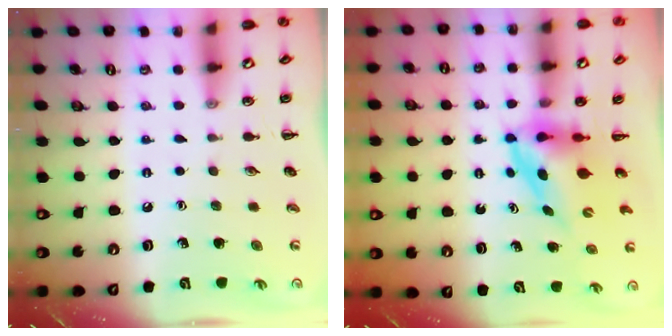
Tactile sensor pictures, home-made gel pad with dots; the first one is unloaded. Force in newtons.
{"total": 3.9, "press": 3.8, "slide": 0.8}